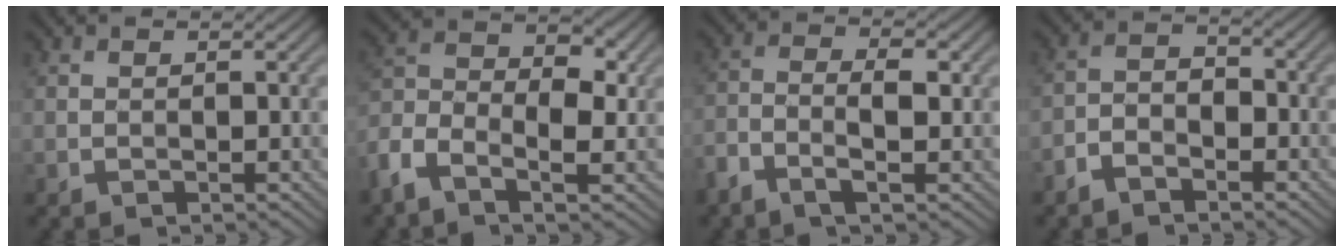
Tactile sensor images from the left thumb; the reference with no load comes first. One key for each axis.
{"total": 8.6, "fx": -3.3, "fy": 4.8, "fz": 6.3, "tx": -0.136, "ty": -0.002, "tz": -0.084}
{"total": 4.4, "fx": -2.0, "fy": 1.4, "fz": 3.6, "tx": -0.078, "ty": 0.001, "tz": -0.046}
{"total": 3.6, "fx": -2.8, "fy": 1.5, "fz": 1.8, "tx": -0.035, "ty": 0.003, "tz": -0.063}